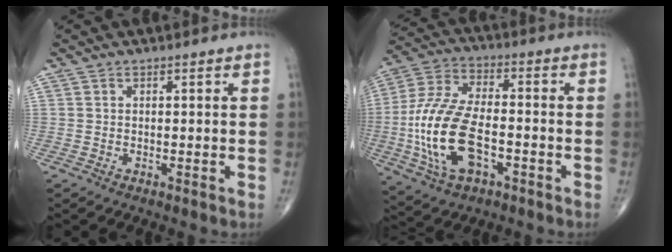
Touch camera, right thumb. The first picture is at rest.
{"total": 17.6, "force": [-4.2, 9.1, 14.4], "torque": [-0.307, 0.021, -0.076]}